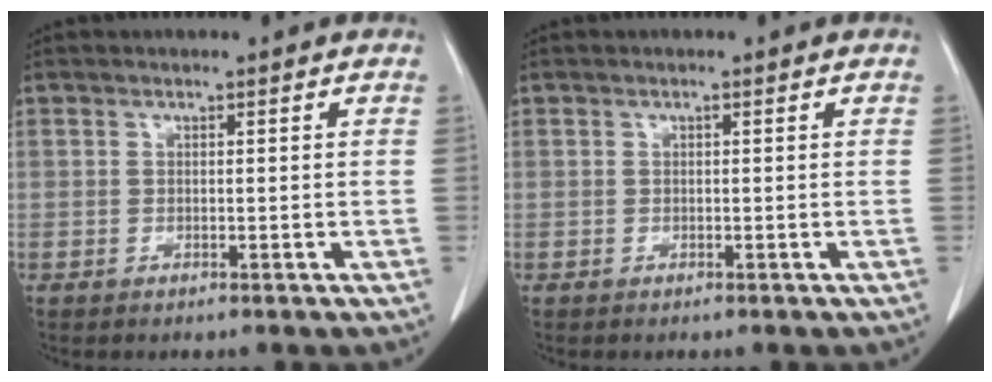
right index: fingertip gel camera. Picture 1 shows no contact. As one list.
[{"total": 0.0}]